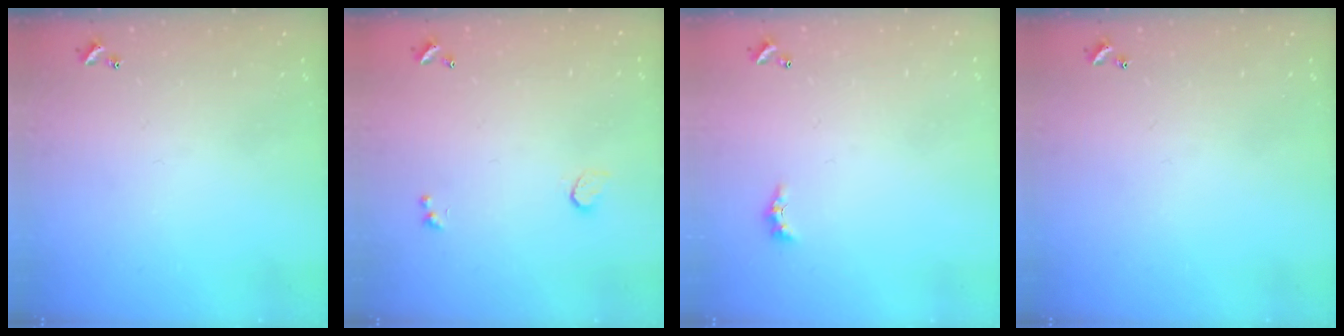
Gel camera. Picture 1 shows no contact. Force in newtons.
{"total": 1.0, "press": 0.7, "slide": 0.7}
{"total": 2.2, "press": 2.2, "slide": 0.6}
{"total": 0.0}